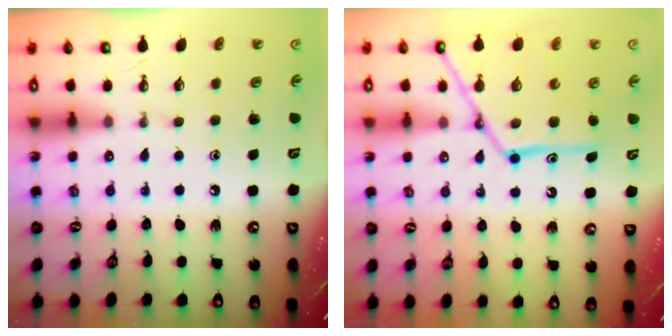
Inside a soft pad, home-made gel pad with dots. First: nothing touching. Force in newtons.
{"total": 16.8, "press": 16.8, "slide": 1.4}